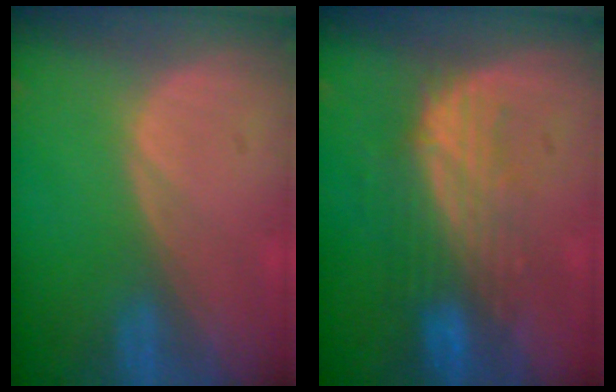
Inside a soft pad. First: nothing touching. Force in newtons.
{"total": 7.4, "press": 7.0, "slide": 2.2}